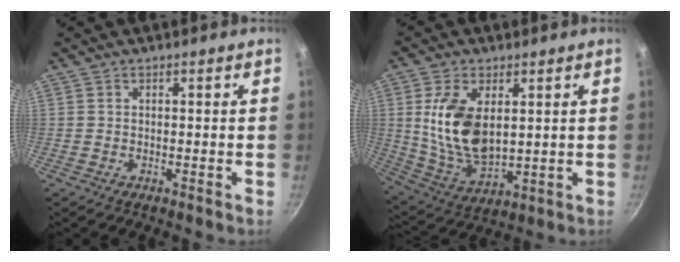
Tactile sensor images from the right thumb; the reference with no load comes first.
{"total": 14.4, "force": [2.7, 8.0, 11.7], "torque": [-0.213, -0.020, 0.067]}